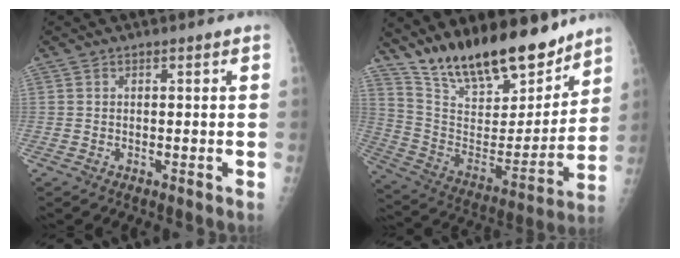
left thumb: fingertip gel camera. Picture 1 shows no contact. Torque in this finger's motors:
{"motor_torque": [0.30, 0.20, 1.42, -1.35, 0.12]}